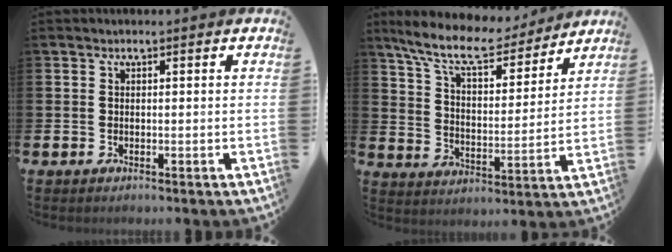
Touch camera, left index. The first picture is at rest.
{"total": 10.3, "force": [9.1, 2.8, 4.1], "torque": [-0.108, -0.053, 0.158]}